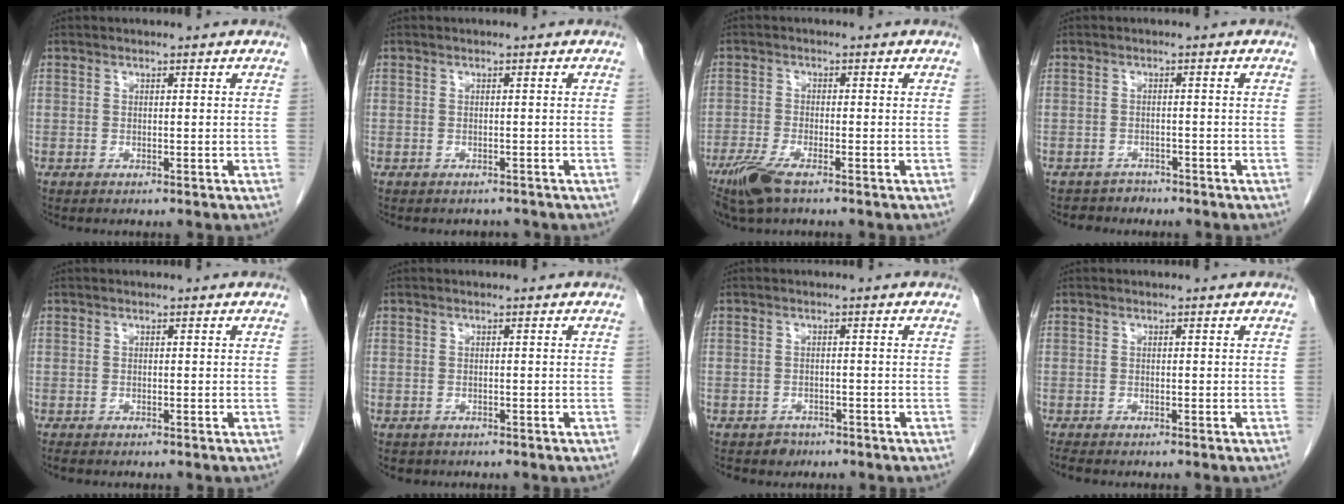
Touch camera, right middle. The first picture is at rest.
{"total": 1.5, "force": [-1.4, 0.6, 0.0], "torque": [-0.007, -0.003, -0.021]}
{"total": 5.8, "force": [-3.9, 1.1, 4.1], "torque": [-0.089, -0.015, -0.073]}
{"total": 2.3, "force": [-1.9, 1.1, -0.7], "torque": [0.006, 0.003, -0.032]}
{"total": 0.6, "force": [-0.6, 0.1, 0.2], "torque": [-0.010, -0.002, -0.009]}
{"total": 1.4, "force": [-1.0, 1.0, 0.2], "torque": [-0.010, 0.000, -0.010]}
{"total": 1.8, "force": [-1.3, 1.3, -0.1], "torque": [-0.004, 0.006, -0.020]}
{"total": 1.0, "force": [-1.0, 0.1, 0.4], "torque": [-0.015, -0.005, -0.016]}